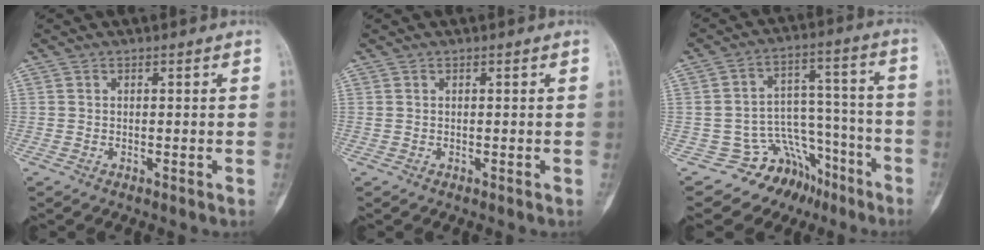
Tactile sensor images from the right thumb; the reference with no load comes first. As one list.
[{"total": 0.0}, {"total": 11.4, "force": [-8.4, 7.6, 0.8], "torque": [0.039, 0.133, -0.130]}]